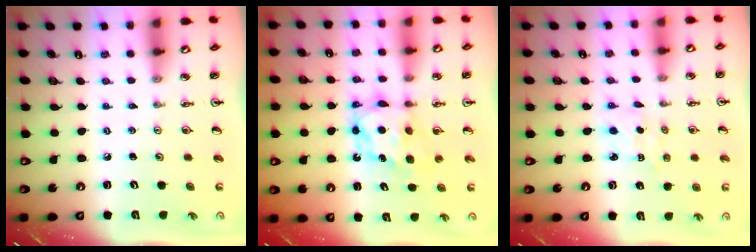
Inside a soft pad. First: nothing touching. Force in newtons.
{"total": 6.2, "press": 6.2, "slide": 0.2}
{"total": 2.0, "press": 1.9, "slide": 0.6}